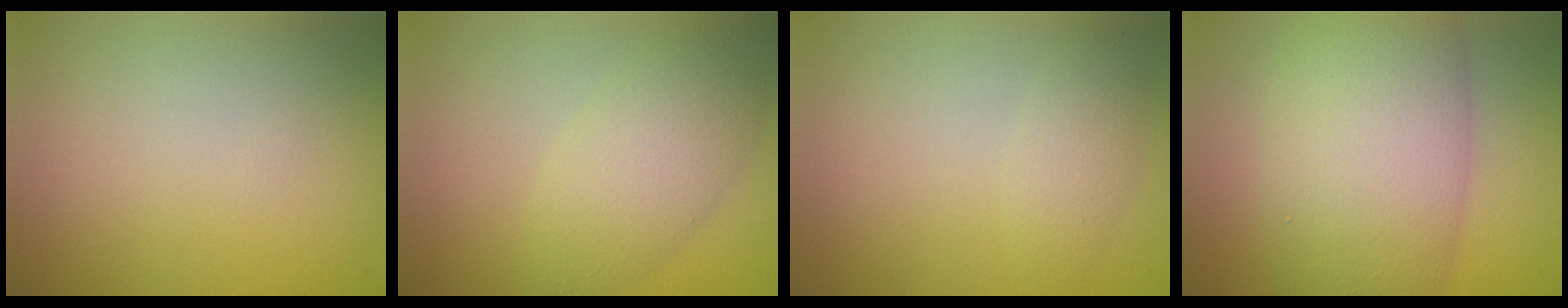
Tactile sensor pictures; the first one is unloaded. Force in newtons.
{"total": 4.6, "press": 4.6, "slide": 0.0}
{"total": 1.8, "press": 1.8, "slide": 0.1}
{"total": 10.7, "press": 10.7, "slide": 0.1}